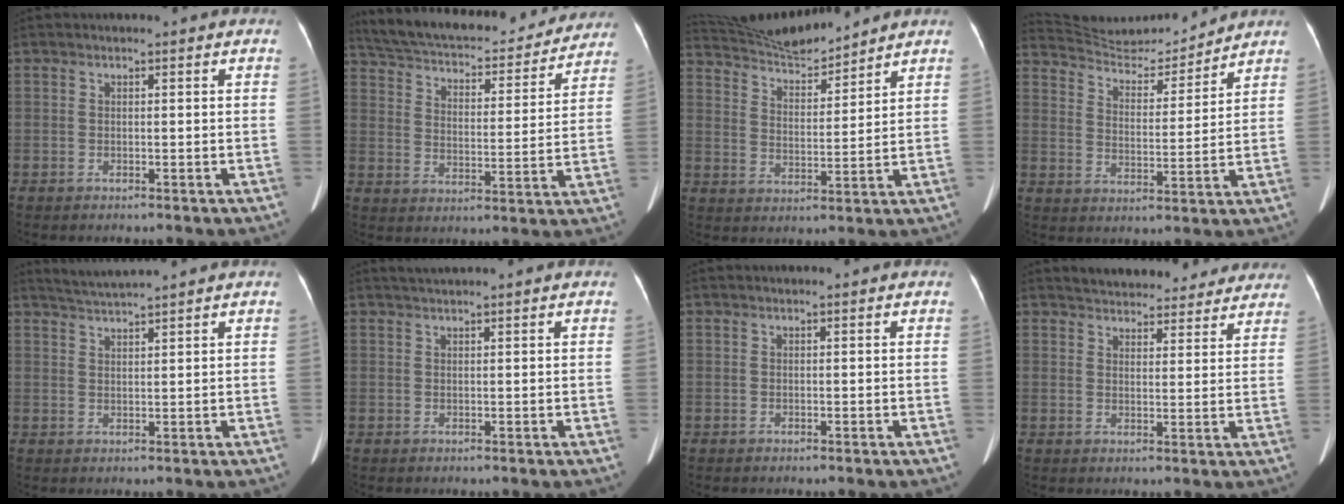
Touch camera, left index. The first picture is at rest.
{"total": 24.2, "force": [21.7, 6.2, 8.8], "torque": [-0.158, 0.003, 0.294]}
{"total": 10.7, "force": [10.4, 0.2, 2.4], "torque": [-0.056, 0.007, 0.187]}
{"total": 12.5, "force": [12.3, 1.1, 1.6], "torque": [-0.035, -0.007, 0.198]}
{"total": 3.9, "force": [3.6, -1.2, 0.8], "torque": [-0.018, 0.012, 0.069]}
{"total": 2.4, "force": [2.2, -0.4, 0.9], "torque": [-0.012, 0.021, 0.041]}
{"total": 0.0}
{"total": 16.2, "force": [14.9, 5.0, 4.1], "torque": [-0.047, 0.011, 0.180]}